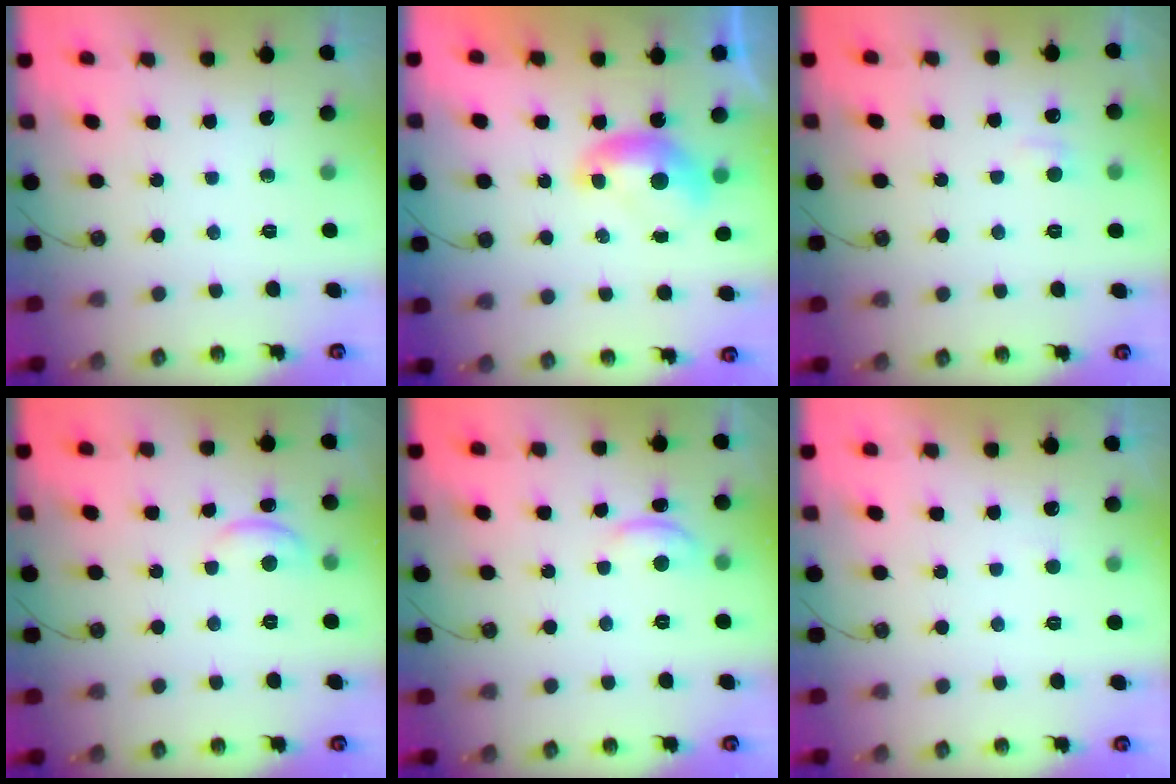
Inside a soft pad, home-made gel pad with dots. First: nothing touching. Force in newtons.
{"total": 0.0}
{"total": 0.9, "press": 0.6, "slide": 0.6}
{"total": 1.0, "press": 0.9, "slide": 0.5}
{"total": 1.4, "press": 1.3, "slide": 0.5}
{"total": 3.2, "press": 3.2, "slide": 0.3}